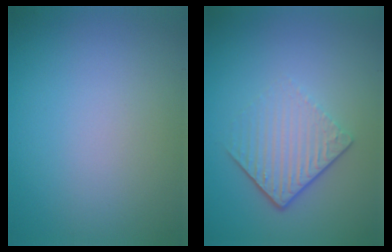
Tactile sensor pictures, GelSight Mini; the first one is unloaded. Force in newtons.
{"total": 4.3, "press": 2.9, "slide": 3.2}